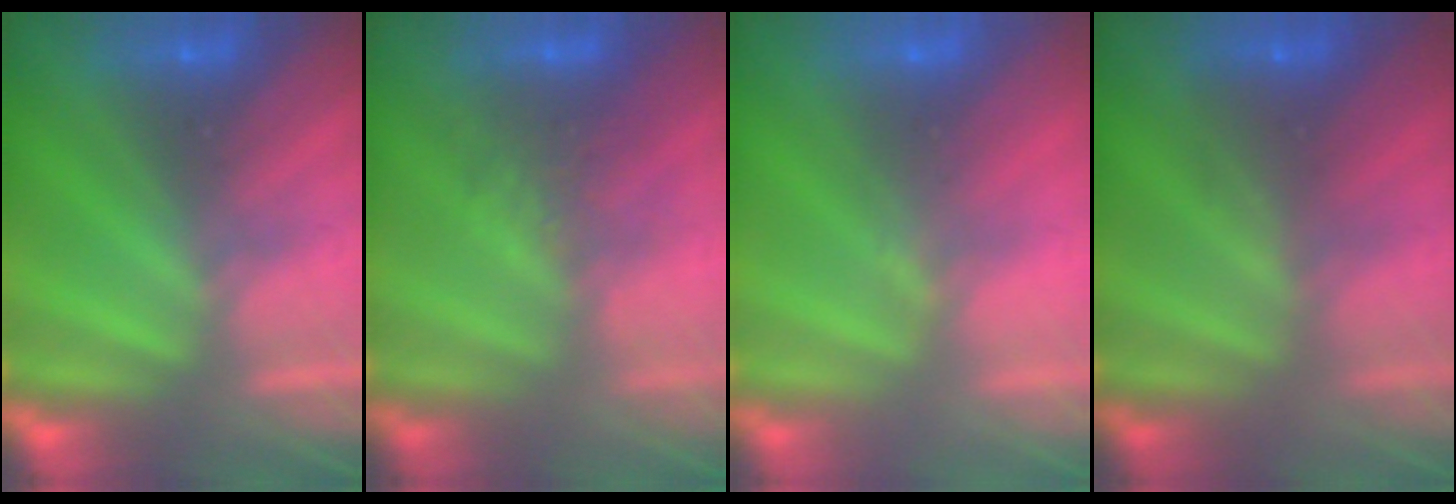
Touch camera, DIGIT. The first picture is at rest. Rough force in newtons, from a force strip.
{"total": 2.7}
{"total": 5.0}
{"total": 2.1}